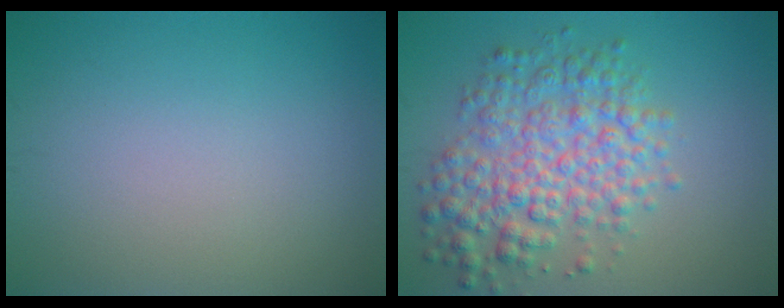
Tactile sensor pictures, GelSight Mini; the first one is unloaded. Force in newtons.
{"total": 6.3, "press": 6.3, "slide": 0.1}